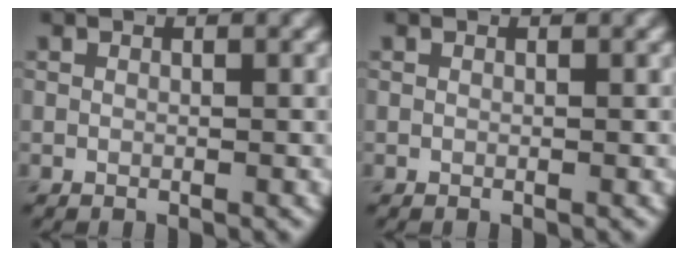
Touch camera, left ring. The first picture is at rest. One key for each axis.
{"total": 0.0}